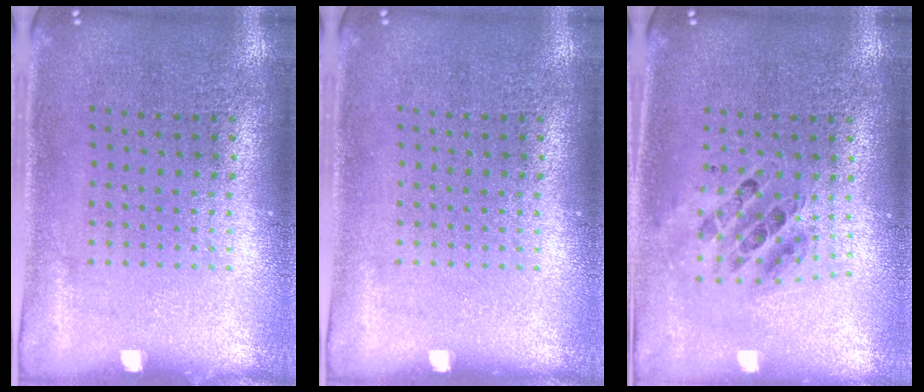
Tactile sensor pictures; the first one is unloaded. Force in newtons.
{"total": 0.0}
{"total": 0.7, "press": 0.7, "slide": 0.1}